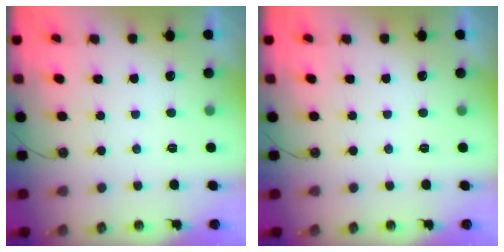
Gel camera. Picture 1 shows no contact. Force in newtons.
{"total": 0.0}